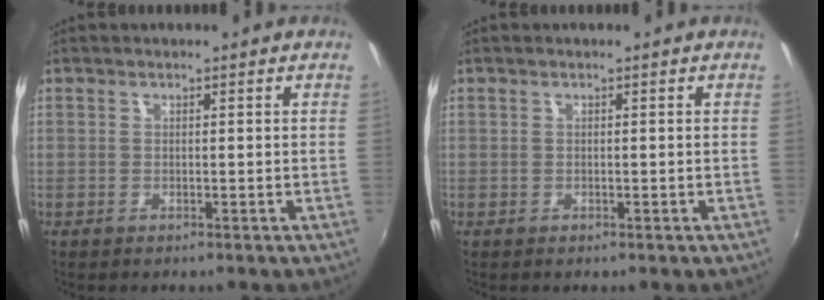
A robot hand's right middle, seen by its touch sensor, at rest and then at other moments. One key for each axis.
{"total": 0.0}